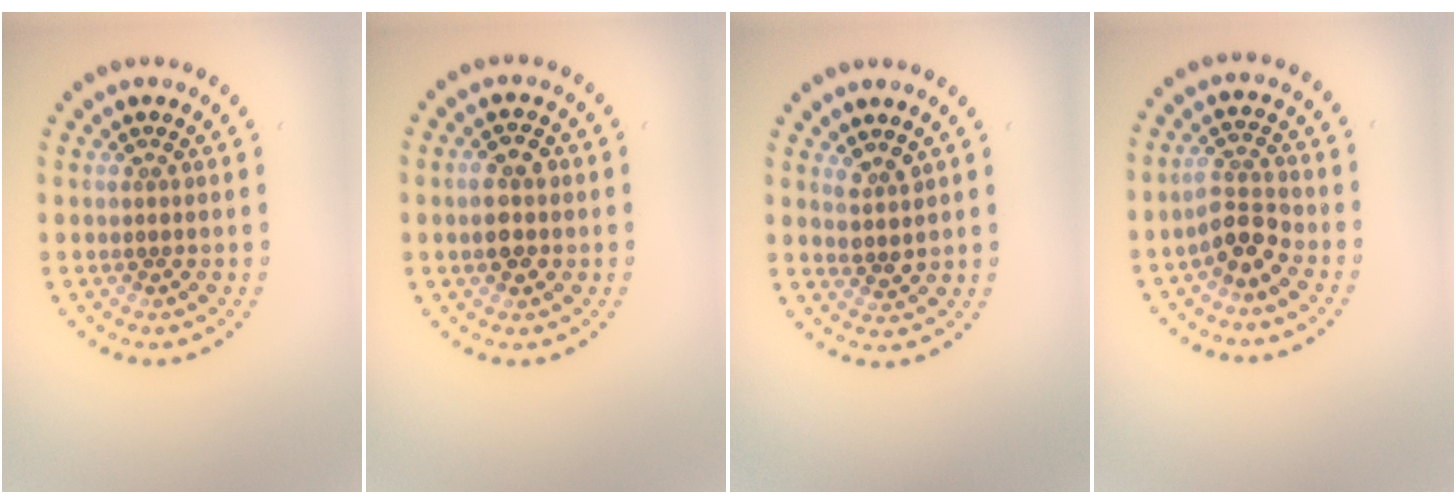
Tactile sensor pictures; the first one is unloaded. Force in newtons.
{"total": 3.4, "press": 3.4, "slide": 0.3}
{"total": 1.6, "press": 1.3, "slide": 1.0}
{"total": 2.9, "press": 2.6, "slide": 1.3}